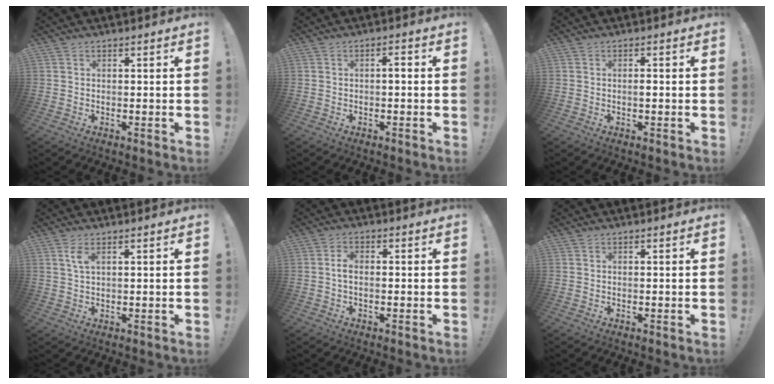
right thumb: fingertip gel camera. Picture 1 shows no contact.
{"total": 1.9, "force": [-0.5, 0.4, 1.8], "torque": [-0.030, 0.006, -0.014]}
{"total": 1.1, "force": [-0.4, 0.1, 1.0], "torque": [-0.013, -0.001, -0.009]}
{"total": 3.2, "force": [1.4, 0.9, 2.7], "torque": [-0.042, -0.004, 0.021]}
{"total": 2.9, "force": [-0.4, 1.5, 2.4], "torque": [-0.034, 0.005, -0.008]}
{"total": 0.0}